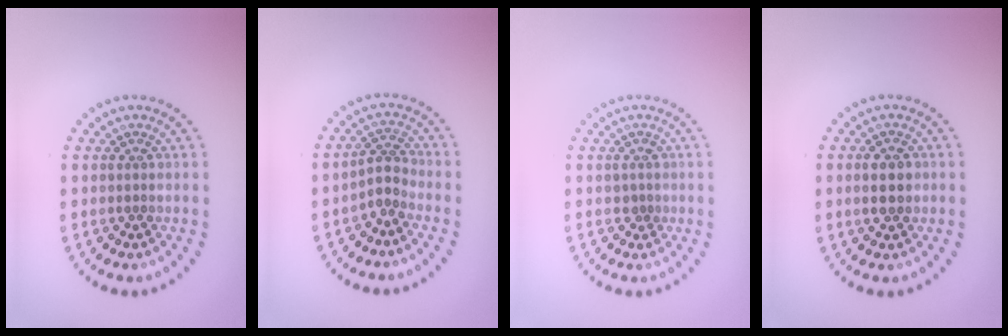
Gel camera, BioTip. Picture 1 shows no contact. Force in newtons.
{"total": 2.1, "press": 1.5, "slide": 1.5}
{"total": 0.9, "press": 0.8, "slide": 0.5}
{"total": 2.8, "press": 2.8, "slide": 0.2}